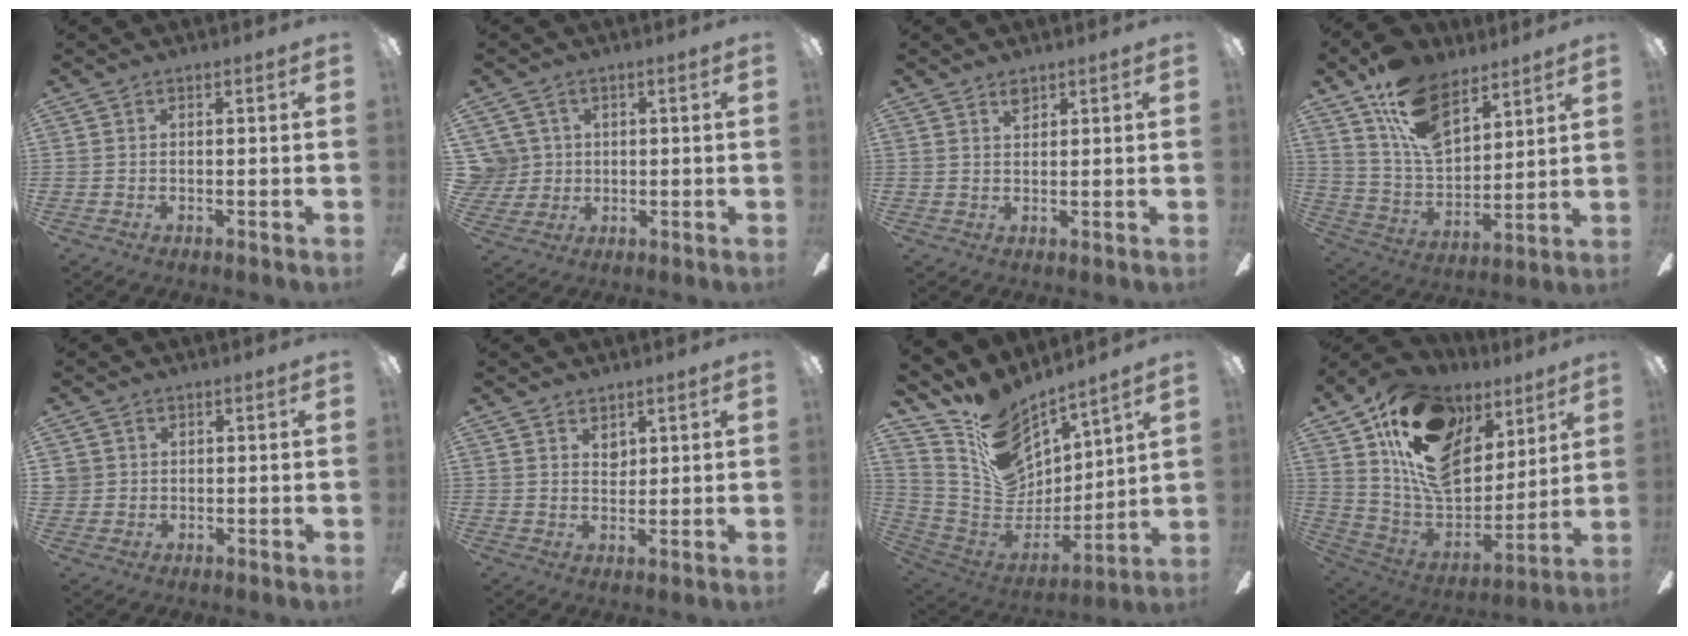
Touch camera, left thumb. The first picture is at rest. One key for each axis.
{"total": 6.0, "fx": 1.5, "fy": 5.8, "fz": 0.8, "tx": -0.028, "ty": 0.007, "tz": 0.030}
{"total": 2.0, "fx": 1.6, "fy": 0.8, "fz": 0.9, "tx": -0.012, "ty": -0.004, "tz": 0.028}
{"total": 16.8, "fx": 10.6, "fy": 9.0, "fz": 9.4, "tx": -0.183, "ty": -0.037, "tz": 0.201}
{"total": 2.5, "fx": 0.8, "fy": 2.3, "fz": 0.1, "tx": -0.008, "ty": 0.006, "tz": 0.015}
{"total": 3.0, "fx": 2.2, "fy": 1.9, "fz": 0.9, "tx": -0.004, "ty": -0.009, "tz": 0.039}
{"total": 13.7, "fx": 11.3, "fy": 6.6, "fz": 4.0, "tx": -0.107, "ty": -0.097, "tz": 0.215}
{"total": 21.3, "fx": 9.3, "fy": 14.1, "fz": 13.0, "tx": -0.226, "ty": -0.044, "tz": 0.173}